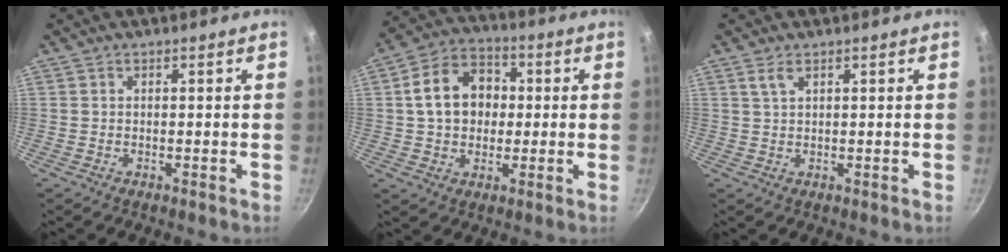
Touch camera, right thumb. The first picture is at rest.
{"total": 12.1, "force": [1.0, 9.4, 7.5], "torque": [-0.100, 0.026, 0.006]}
{"total": 1.9, "force": [1.1, 0.5, 1.4], "torque": [-0.030, -0.001, 0.026]}